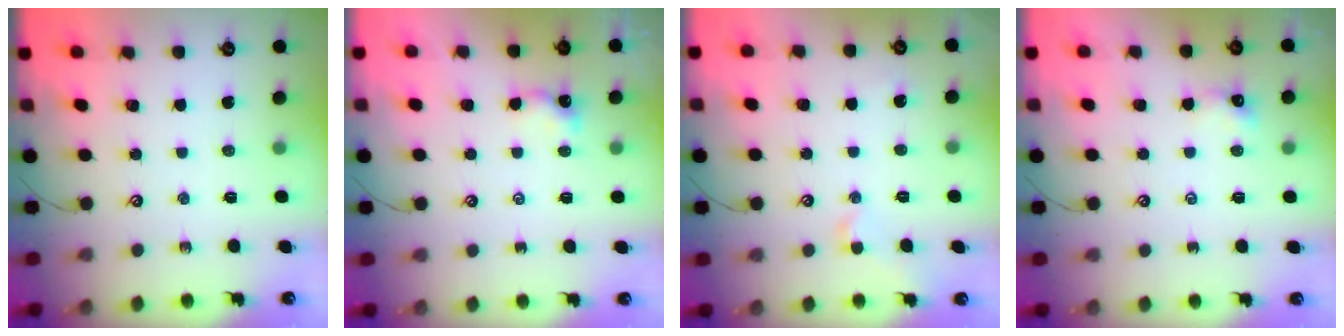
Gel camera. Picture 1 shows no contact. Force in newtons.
{"total": 1.4, "press": 1.4, "slide": 0.3}
{"total": 0.0}
{"total": 0.8, "press": 0.8, "slide": 0.3}